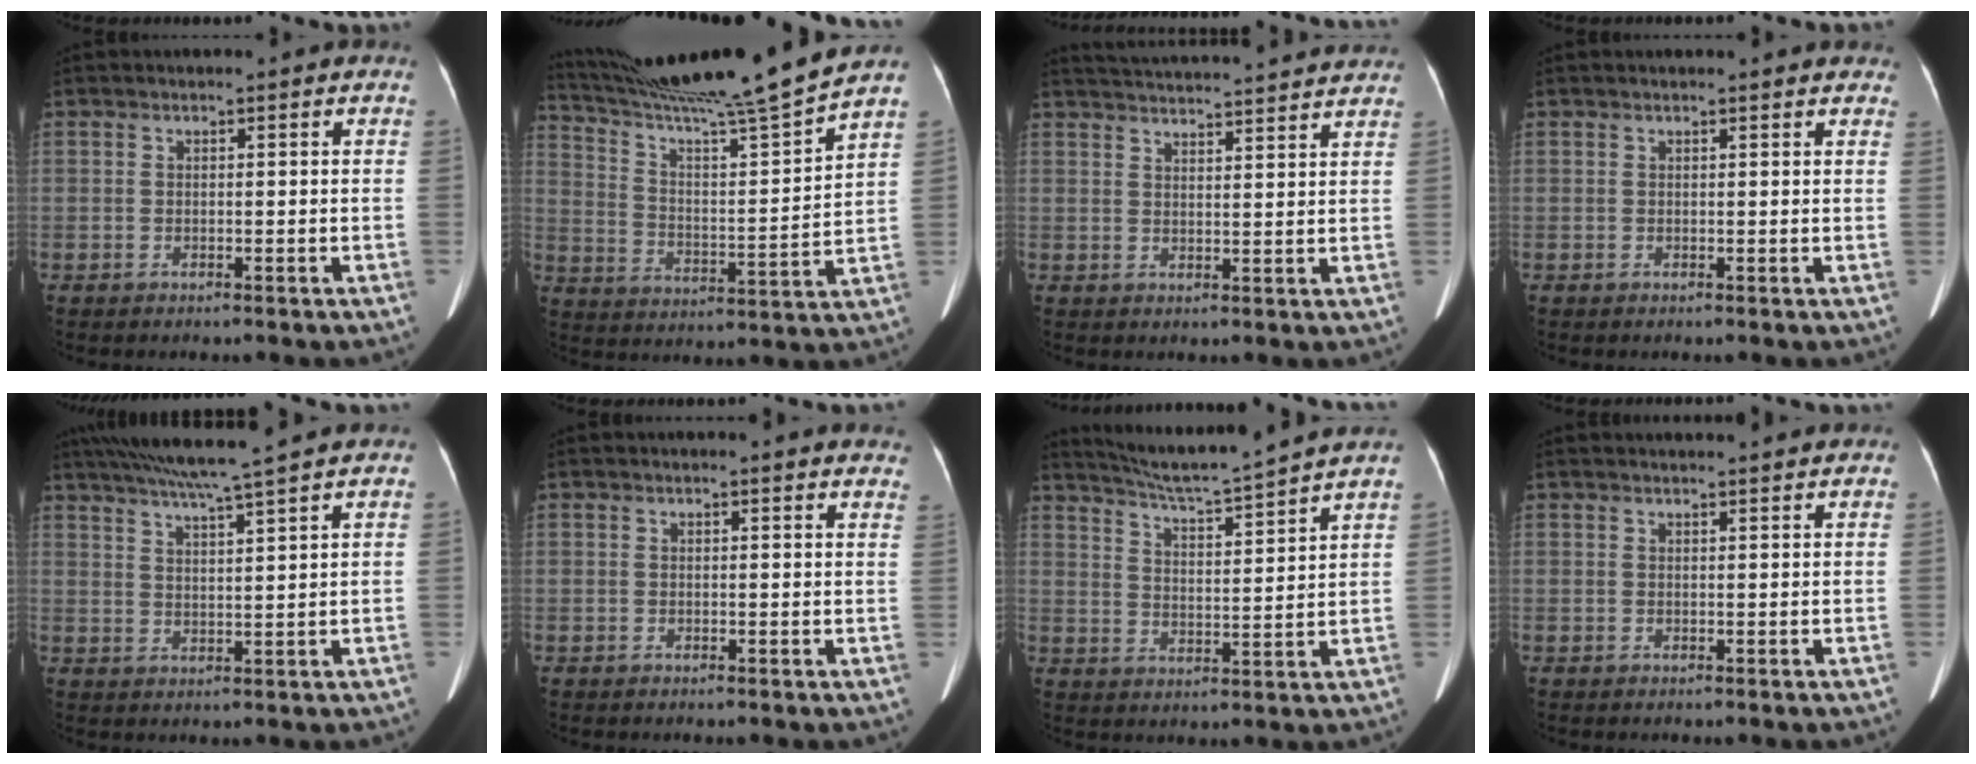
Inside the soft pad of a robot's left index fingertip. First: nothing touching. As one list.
[{"total": 19.4, "force": [17.3, -2.9, 8.3], "torque": [-0.147, -0.037, 0.271]}, {"total": 19.2, "force": [18.3, 0.6, 5.7], "torque": [-0.094, 0.010, 0.240]}, {"total": 6.1, "force": [5.6, 1.4, 2.1], "torque": [-0.018, 0.013, 0.049]}, {"total": 10.2, "force": [8.7, -1.7, 5.0], "torque": [-0.088, 0.012, 0.133]}, {"total": 11.1, "force": [10.6, 1.7, 2.9], "torque": [-0.008, -0.013, 0.093]}, {"total": 13.5, "force": [12.4, -1.8, 4.9], "torque": [-0.096, -0.009, 0.187]}, {"total": 6.4, "force": [6.1, 0.0, 1.8], "torque": [-0.021, 0.023, 0.065]}]